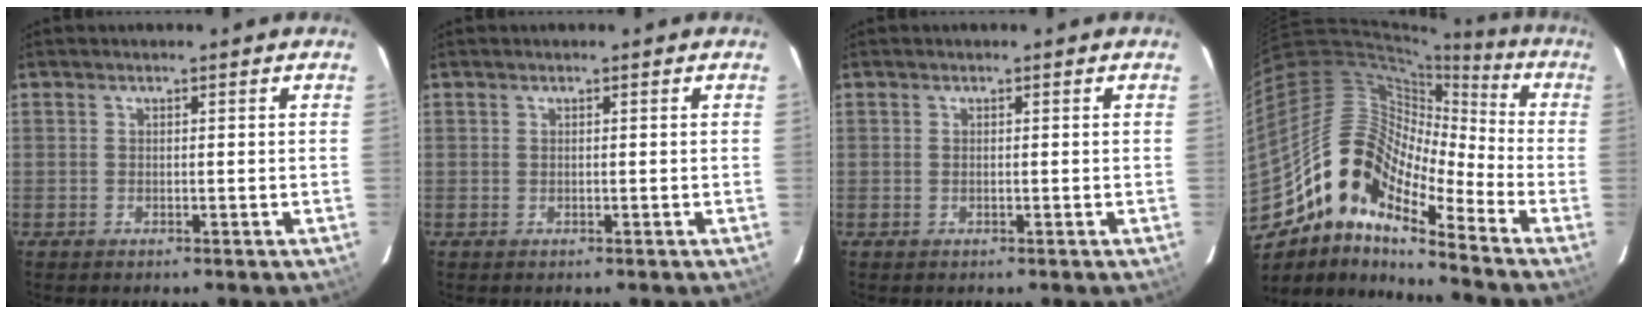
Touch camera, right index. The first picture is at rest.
{"total": 0.0}
{"total": 0.0}
{"total": 15.9, "force": [-10.8, 5.9, 10.0], "torque": [-0.155, 0.004, -0.223]}